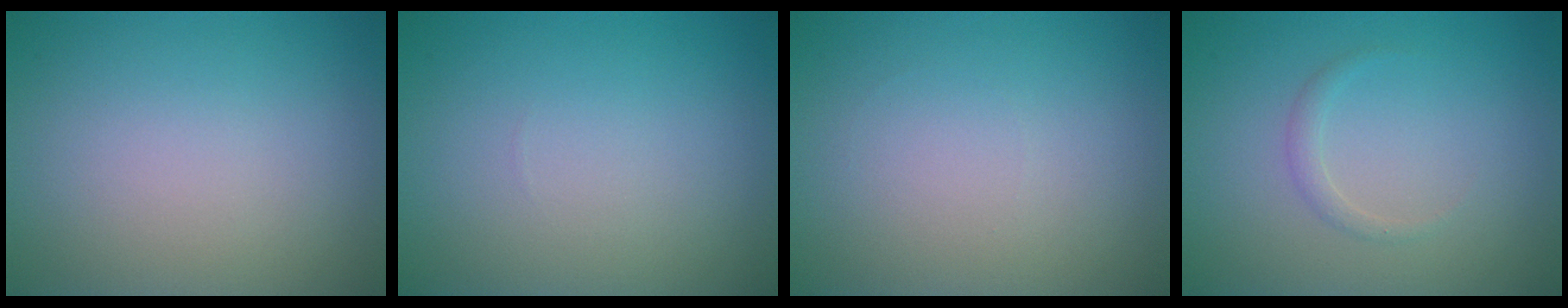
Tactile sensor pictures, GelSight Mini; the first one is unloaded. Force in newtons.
{"total": 0.0}
{"total": 0.0}
{"total": 1.0, "press": 1.0, "slide": 0.0}